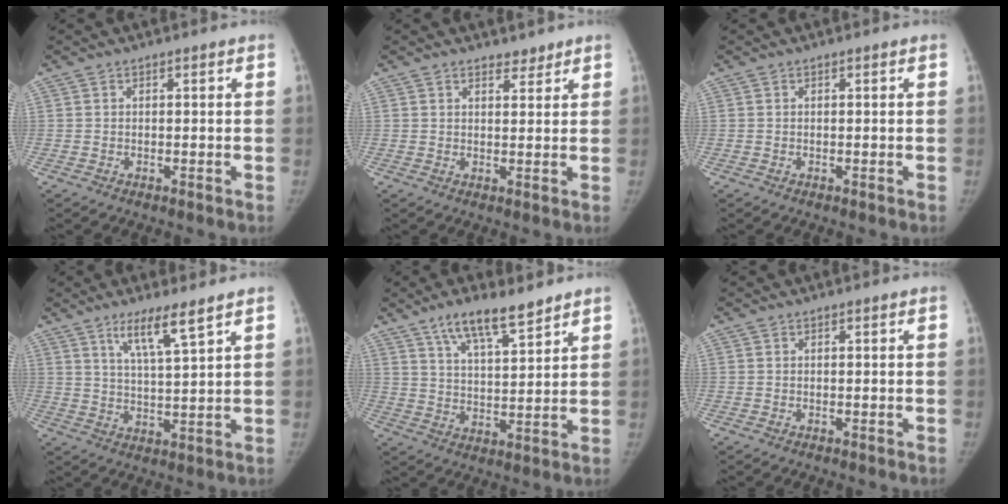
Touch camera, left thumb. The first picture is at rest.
{"total": 2.4, "force": [2.0, 1.1, 0.5], "torque": [0.011, -0.012, 0.026]}
{"total": 0.0}
{"total": 7.4, "force": [4.9, 0.5, 5.5], "torque": [-0.103, -0.034, 0.093]}
{"total": 10.5, "force": [7.6, 2.9, 6.7], "torque": [-0.094, -0.040, 0.135]}
{"total": 0.0}